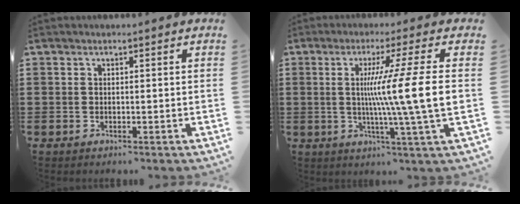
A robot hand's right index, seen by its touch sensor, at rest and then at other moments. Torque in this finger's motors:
{"motor_torque": [2.14, 0.00, 1.05, 0.21]}